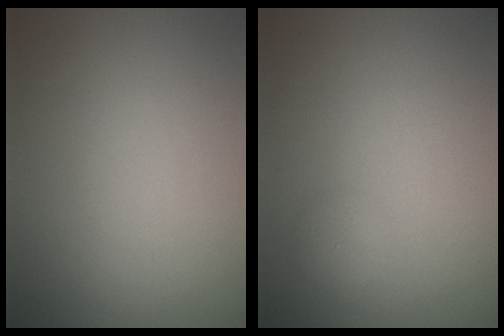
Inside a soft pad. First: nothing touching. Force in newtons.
{"total": 0.8, "press": 0.8, "slide": 0.0}